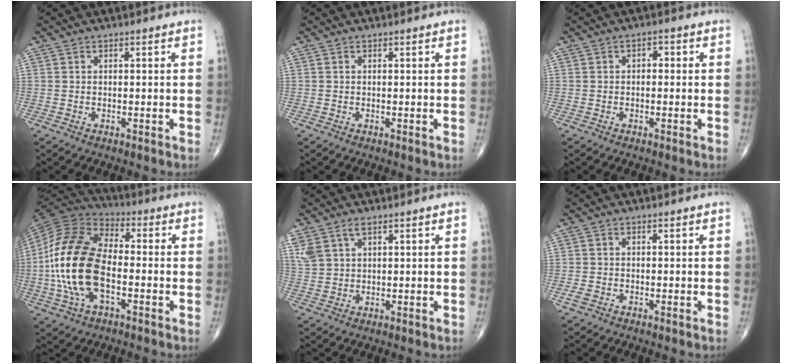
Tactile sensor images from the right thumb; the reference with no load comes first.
{"total": 0.0}
{"total": 1.7, "force": [0.1, 1.1, 1.3], "torque": [-0.007, 0.007, -0.005]}
{"total": 18.7, "force": [-2.8, 10.2, 15.5], "torque": [-0.313, 0.024, -0.057]}
{"total": 6.1, "force": [3.6, 3.2, 3.7], "torque": [-0.085, 0.002, 0.080]}
{"total": 1.6, "force": [-0.7, 1.0, 1.0], "torque": [-0.024, 0.001, -0.014]}